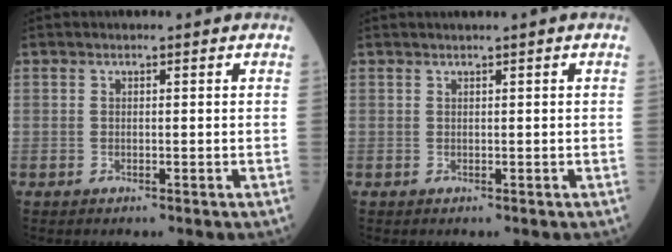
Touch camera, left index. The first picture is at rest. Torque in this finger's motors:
{"motor_torque": [-0.29, -0.22, 0.09, 0.03]}